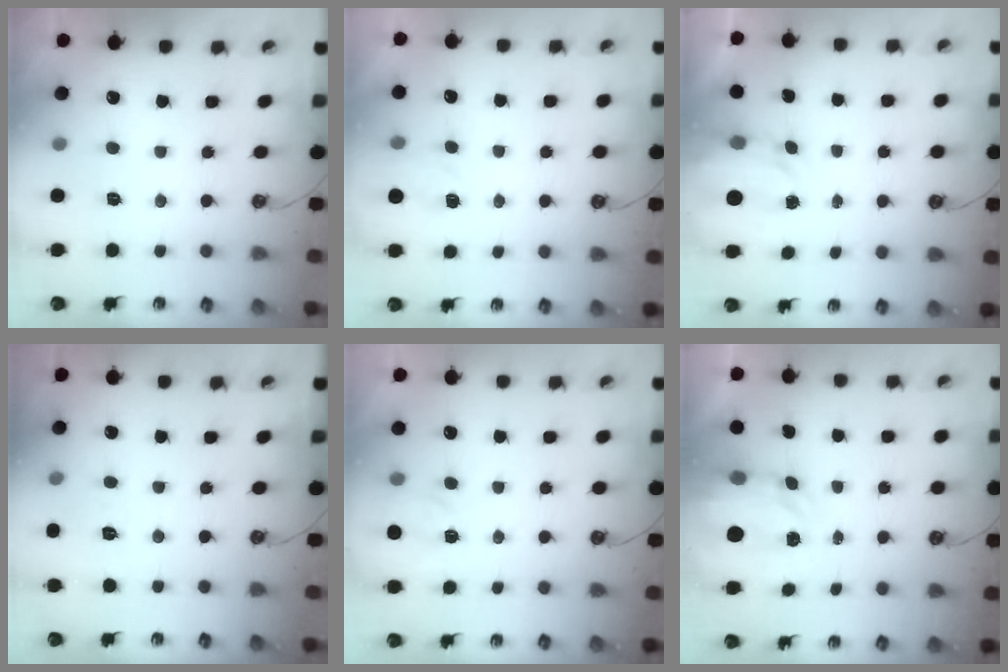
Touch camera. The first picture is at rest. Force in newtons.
{"total": 2.9, "press": 2.9, "slide": 0.5}
{"total": 2.6, "press": 2.6, "slide": 0.4}
{"total": 2.5, "press": 2.5, "slide": 0.5}
{"total": 4.2, "press": 4.2, "slide": 0.6}
{"total": 3.5, "press": 3.5, "slide": 0.4}